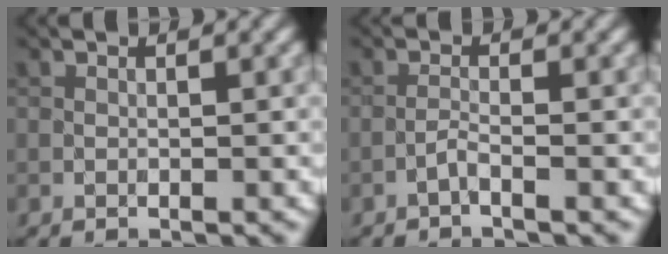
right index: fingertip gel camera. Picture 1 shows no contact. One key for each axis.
{"total": 0.9, "fx": -0.7, "fy": 0.0, "fz": 0.5, "tx": -0.007, "ty": 0.009, "tz": -0.019}